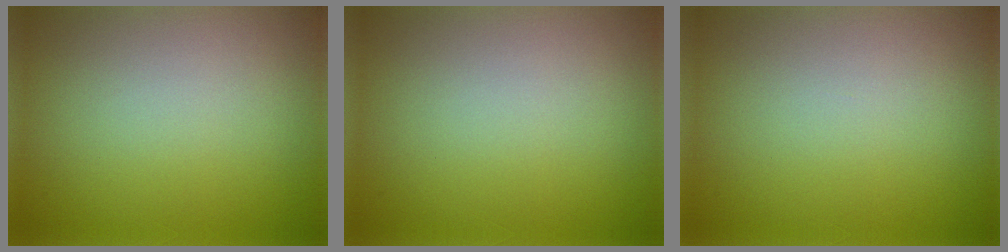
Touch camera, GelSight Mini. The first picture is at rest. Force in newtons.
{"total": 0.0}
{"total": 0.0}